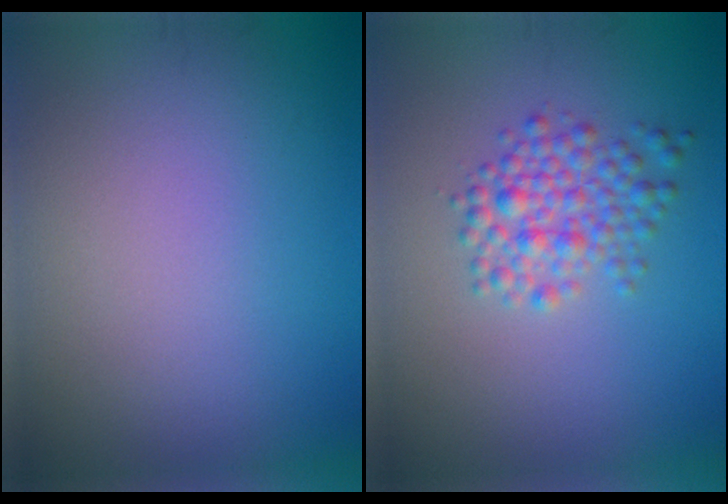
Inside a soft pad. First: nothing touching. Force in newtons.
{"total": 3.4, "press": 3.4, "slide": 0.1}